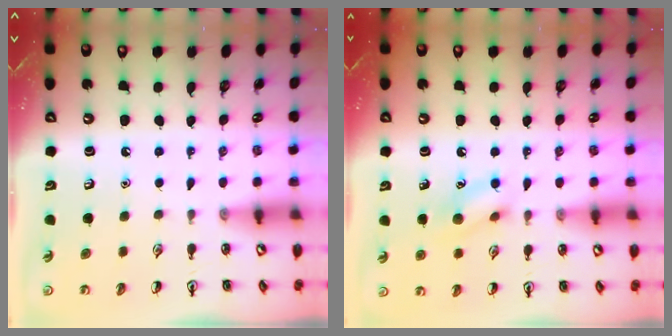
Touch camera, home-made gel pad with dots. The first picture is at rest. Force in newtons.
{"total": 9.0, "press": 9.0, "slide": 0.7}